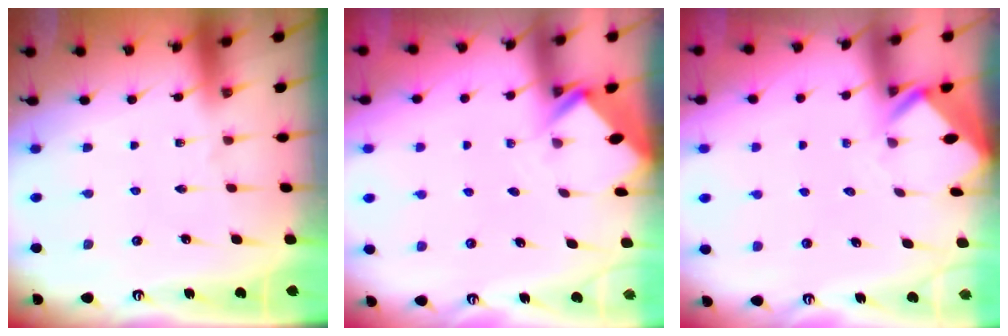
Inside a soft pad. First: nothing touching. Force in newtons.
{"total": 2.7, "press": 2.7, "slide": 0.2}
{"total": 2.8, "press": 2.8, "slide": 0.2}